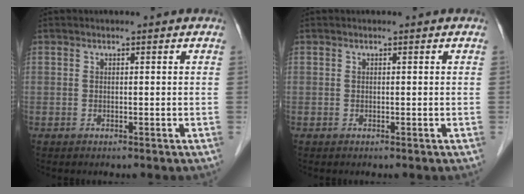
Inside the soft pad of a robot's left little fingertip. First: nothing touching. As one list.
[{"total": 0.0}]